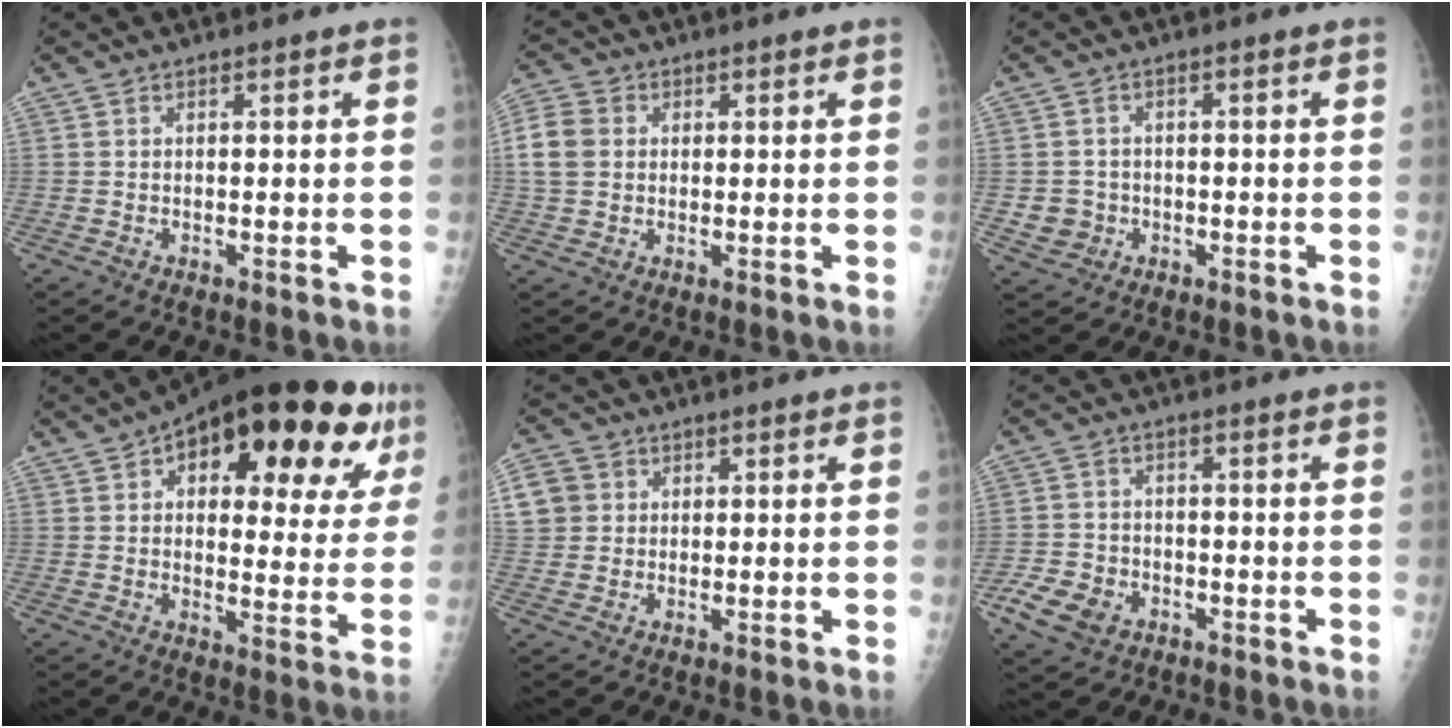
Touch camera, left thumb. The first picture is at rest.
{"total": 21.9, "force": [4.3, 18.9, 10.4], "torque": [-0.329, 0.072, 0.096]}
{"total": 4.0, "force": [-1.0, 3.8, 0.5], "torque": [0.005, 0.006, -0.014]}
{"total": 26.7, "force": [12.8, 11.3, 20.5], "torque": [-0.253, 0.002, 0.177]}
{"total": 8.0, "force": [2.1, 7.4, 2.4], "torque": [-0.049, 0.009, 0.042]}
{"total": 7.5, "force": [-3.7, 5.6, 3.3], "torque": [-0.061, 0.012, -0.059]}